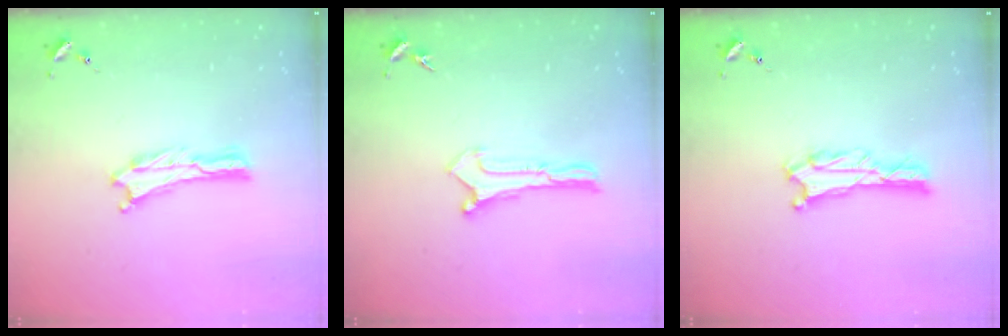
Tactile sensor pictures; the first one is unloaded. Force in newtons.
{"total": 0.0}
{"total": 0.7, "press": 0.7, "slide": 0.1}